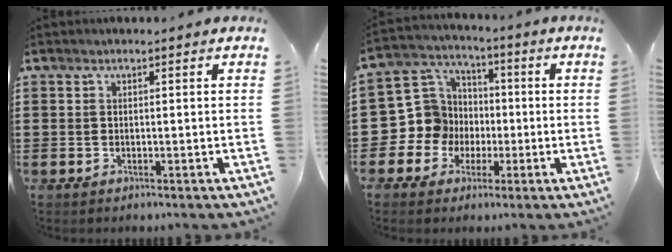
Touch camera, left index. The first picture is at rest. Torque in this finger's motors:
{"motor_torque": [1.06, 1.07, 0.25, 0.00]}